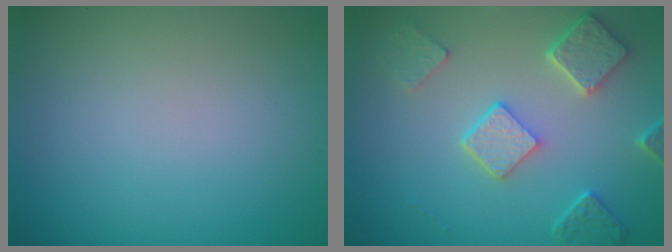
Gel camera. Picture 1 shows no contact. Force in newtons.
{"total": 5.0, "press": 4.0, "slide": 3.1}